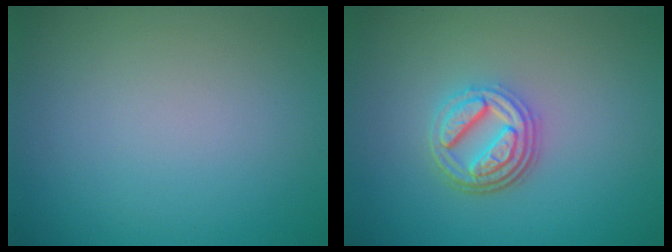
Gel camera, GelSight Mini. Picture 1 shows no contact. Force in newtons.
{"total": 4.2, "press": 3.3, "slide": 2.6}